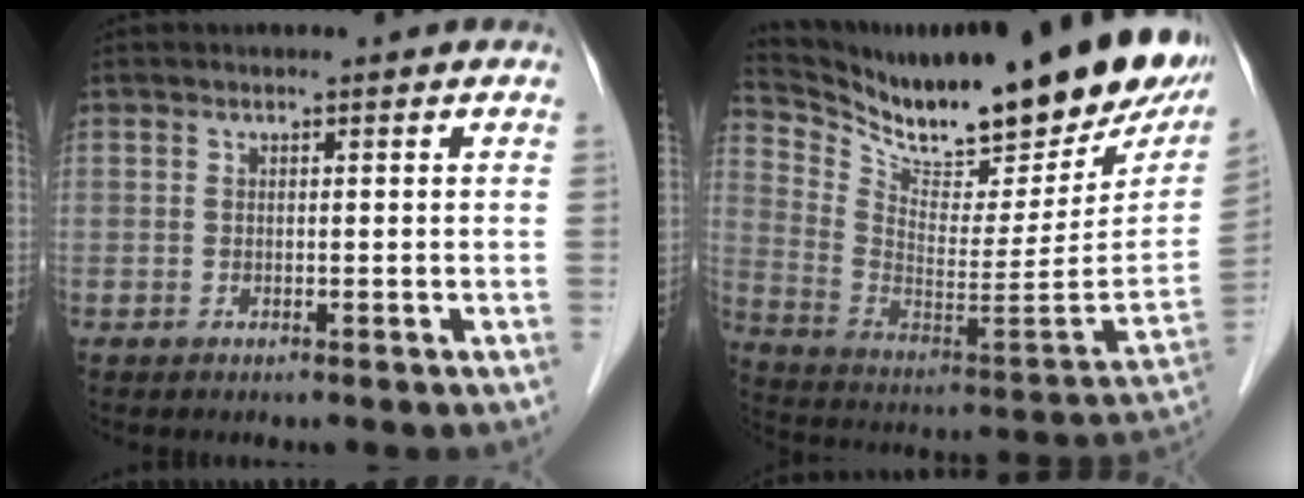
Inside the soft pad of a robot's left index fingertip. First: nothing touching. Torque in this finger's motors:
{"motor_torque": [-0.37, -0.82, 0.22, 0.05]}